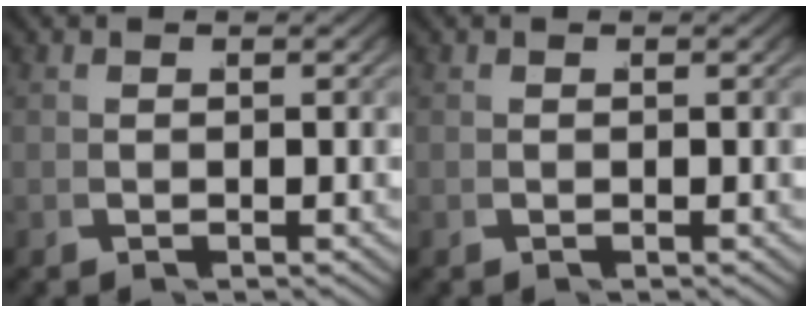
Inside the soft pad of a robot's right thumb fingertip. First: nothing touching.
{"total": 0.0}